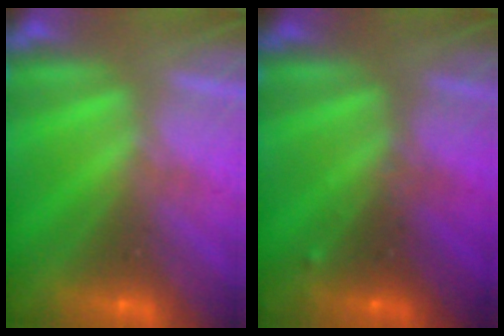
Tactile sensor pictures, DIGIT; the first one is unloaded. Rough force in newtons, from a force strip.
{"total": 2.7}